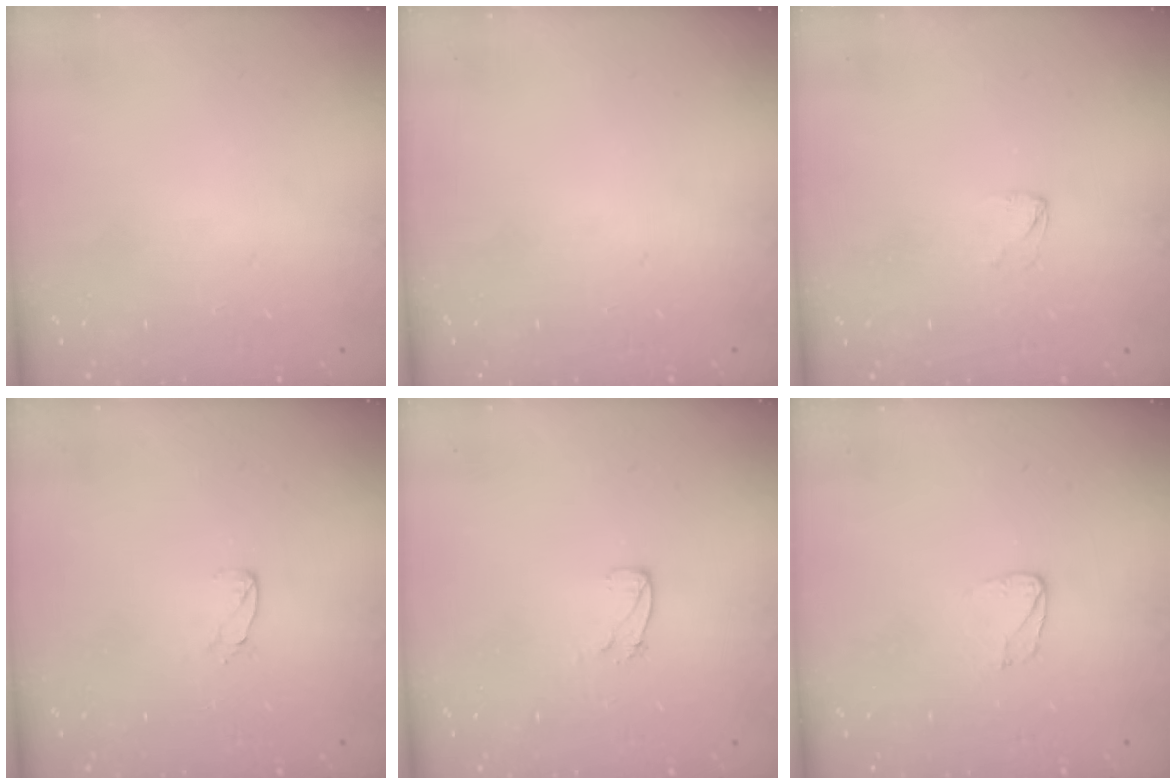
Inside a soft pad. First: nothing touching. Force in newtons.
{"total": 0.0}
{"total": 2.7, "press": 2.7, "slide": 0.2}
{"total": 3.8, "press": 3.7, "slide": 0.3}
{"total": 5.1, "press": 5.0, "slide": 0.4}
{"total": 3.8, "press": 3.8, "slide": 0.3}